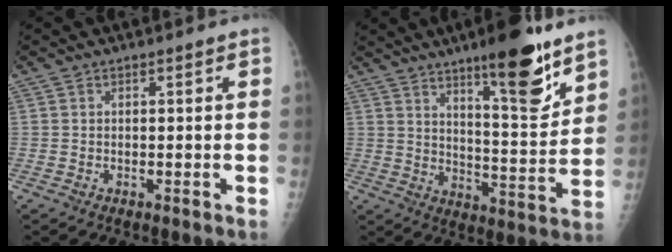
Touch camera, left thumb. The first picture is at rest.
{"total": 15.9, "force": [10.4, 3.7, 11.4], "torque": [-0.139, -0.075, 0.162]}